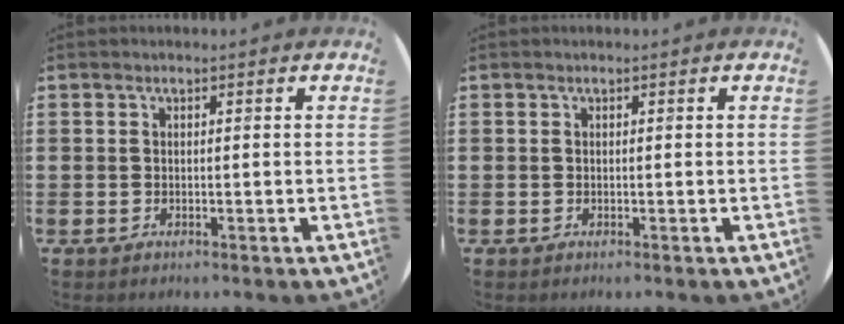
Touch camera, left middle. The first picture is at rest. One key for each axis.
{"total": 0.0}